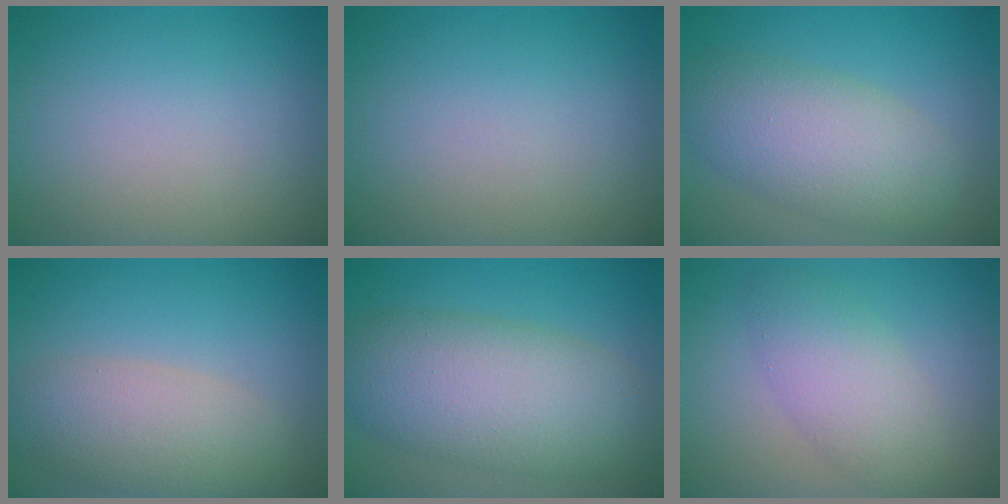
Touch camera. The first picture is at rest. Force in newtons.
{"total": 0.0}
{"total": 6.7, "press": 6.7, "slide": 0.3}
{"total": 5.3, "press": 5.3, "slide": 0.5}
{"total": 8.9, "press": 8.9, "slide": 0.3}
{"total": 4.1, "press": 4.1, "slide": 0.1}